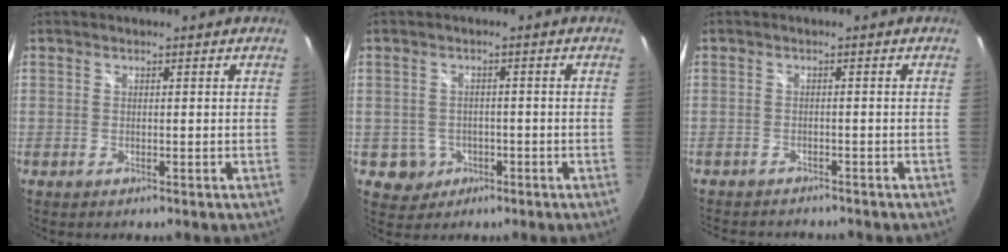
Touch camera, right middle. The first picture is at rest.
{"total": 4.2, "force": [-1.4, 3.9, 0.7], "torque": [-0.025, 0.006, -0.013]}
{"total": 6.3, "force": [-5.8, 1.6, 1.8], "torque": [-0.046, -0.014, -0.086]}